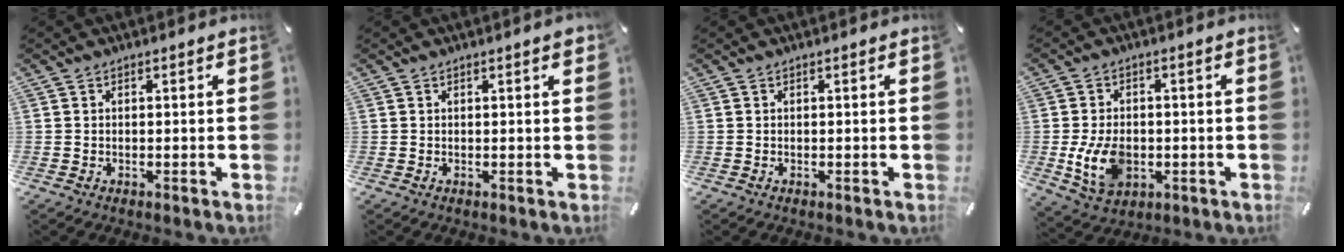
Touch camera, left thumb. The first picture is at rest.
{"total": 1.2, "force": [0.5, 0.2, 1.1], "torque": [-0.021, 0.001, 0.008]}
{"total": 0.0}
{"total": 9.9, "force": [-1.7, 7.2, 6.6], "torque": [-0.138, -0.002, -0.030]}